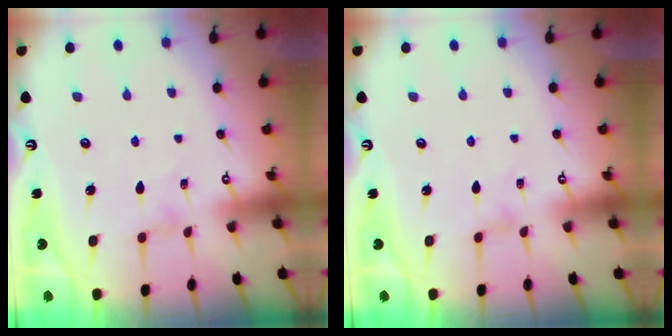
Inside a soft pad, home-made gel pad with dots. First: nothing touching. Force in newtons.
{"total": 0.7, "press": 0.7, "slide": 0.3}